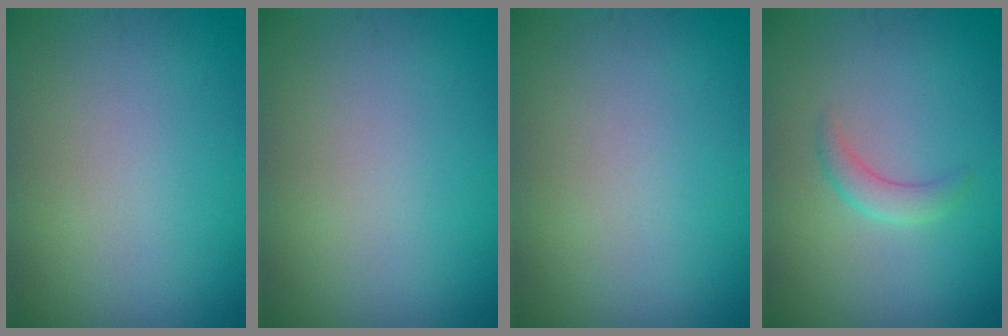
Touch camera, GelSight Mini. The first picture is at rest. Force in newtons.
{"total": 0.0}
{"total": 0.0}
{"total": 1.7, "press": 1.7, "slide": 0.1}